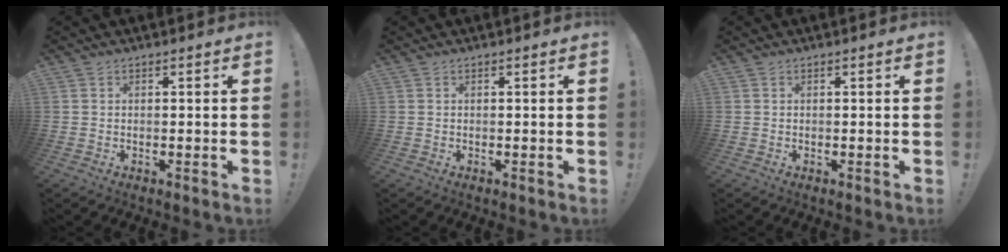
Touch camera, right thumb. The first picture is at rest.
{"total": 0.0}
{"total": 0.0}